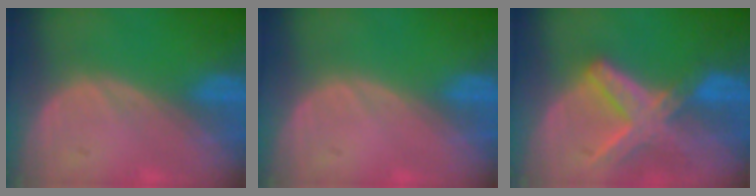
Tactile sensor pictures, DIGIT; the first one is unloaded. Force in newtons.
{"total": 0.0}
{"total": 8.2, "press": 7.1, "slide": 4.1}